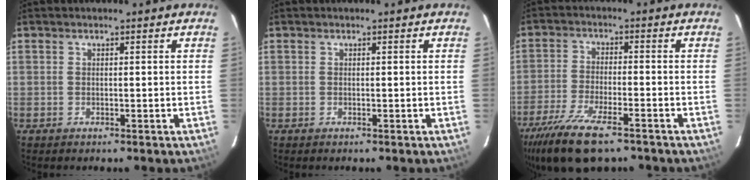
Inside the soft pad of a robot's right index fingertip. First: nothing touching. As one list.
[{"total": 0.0}, {"total": 14.2, "force": [-10.1, 4.0, 9.1], "torque": [-0.206, -0.046, -0.185]}]